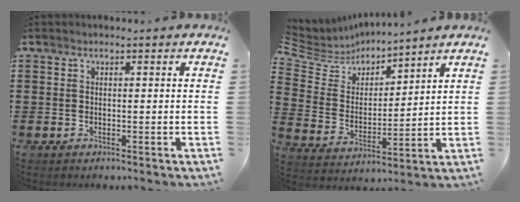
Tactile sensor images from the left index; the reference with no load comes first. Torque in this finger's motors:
{"motor_torque": [-1.26, 0.89, -0.57, -0.18]}